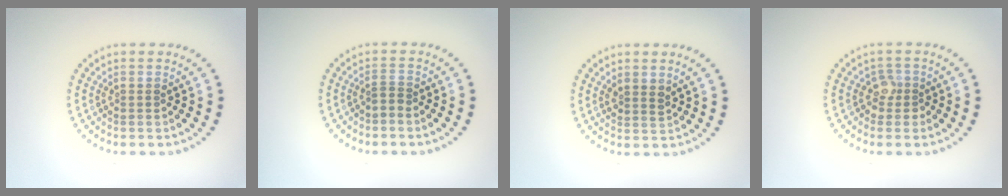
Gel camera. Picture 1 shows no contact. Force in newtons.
{"total": 0.8, "press": 0.4, "slide": 0.7}
{"total": 1.4, "press": 1.2, "slide": 0.7}
{"total": 1.7, "press": 1.4, "slide": 1.0}